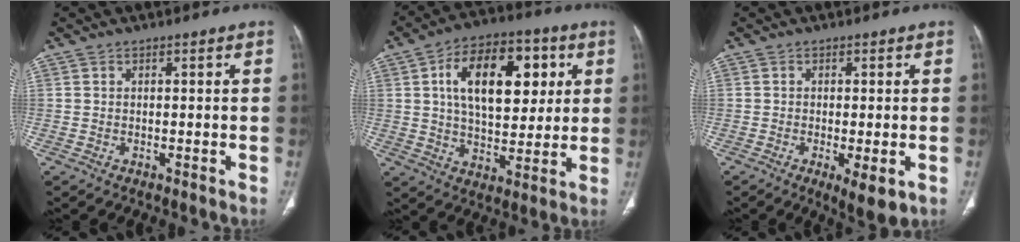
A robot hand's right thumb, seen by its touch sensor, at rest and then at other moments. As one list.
[{"total": 19.1, "force": [5.0, 10.9, 14.8], "torque": [-0.195, 0.002, 0.078]}, {"total": 5.3, "force": [-1.7, 1.5, 4.8], "torque": [-0.079, -0.016, -0.024]}]